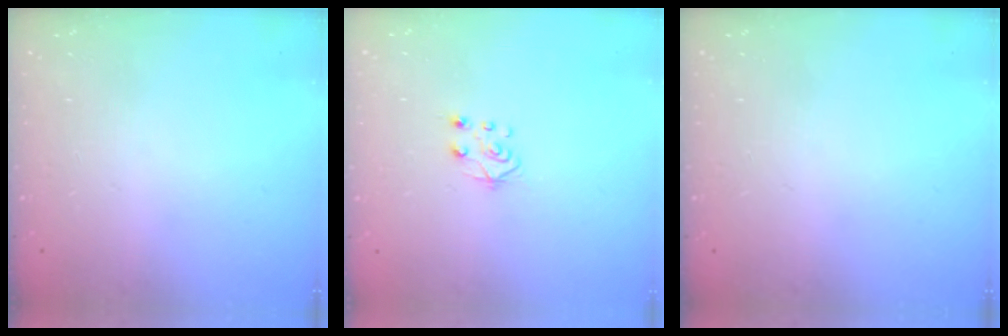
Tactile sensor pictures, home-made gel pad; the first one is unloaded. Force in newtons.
{"total": 6.9, "press": 6.9, "slide": 0.6}
{"total": 0.0}